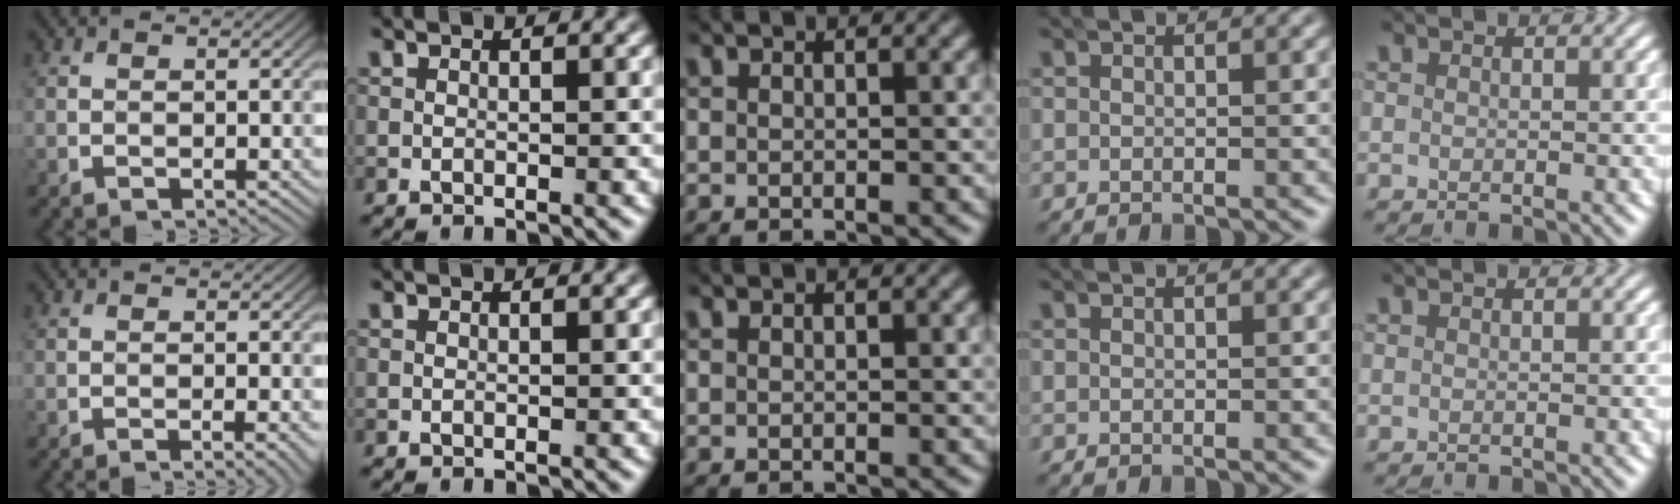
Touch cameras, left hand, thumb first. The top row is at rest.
{"thumb": {"total": 2.3, "force": [-0.8, 0.4, 2.2], "torque": [-0.026, 0.006, -0.015]}}